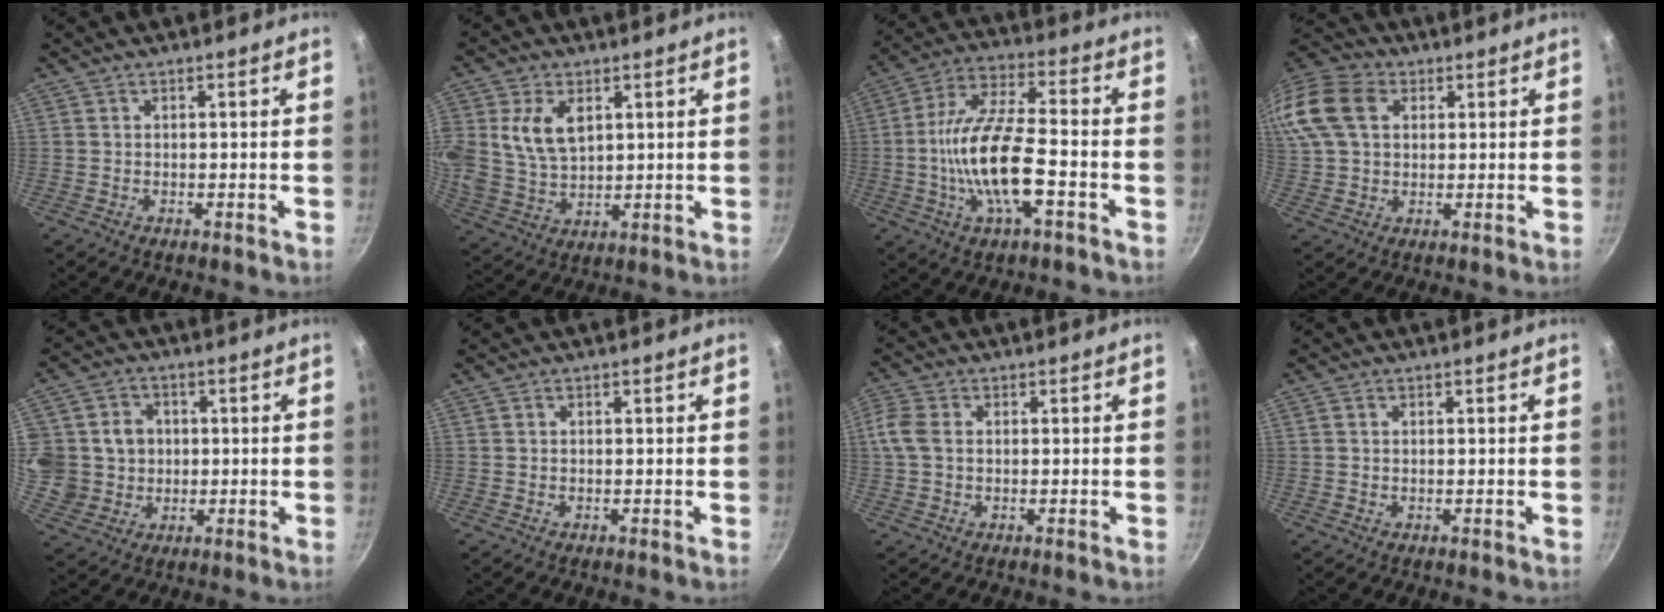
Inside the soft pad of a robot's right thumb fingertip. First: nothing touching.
{"total": 10.3, "force": [3.1, 6.7, 7.2], "torque": [-0.131, -0.018, 0.065]}
{"total": 15.7, "force": [-4.0, 5.3, 14.2], "torque": [-0.273, 0.031, -0.084]}
{"total": 19.4, "force": [5.9, 14.1, 11.9], "torque": [-0.278, 0.033, 0.100]}
{"total": 12.2, "force": [0.8, 11.4, 4.1], "torque": [-0.066, 0.006, 0.018]}
{"total": 0.0}
{"total": 4.8, "force": [0.3, 3.4, 3.4], "torque": [-0.078, 0.010, 0.000]}
{"total": 0.6, "force": [0.2, 0.5, 0.3], "torque": [-0.005, 0.002, 0.003]}